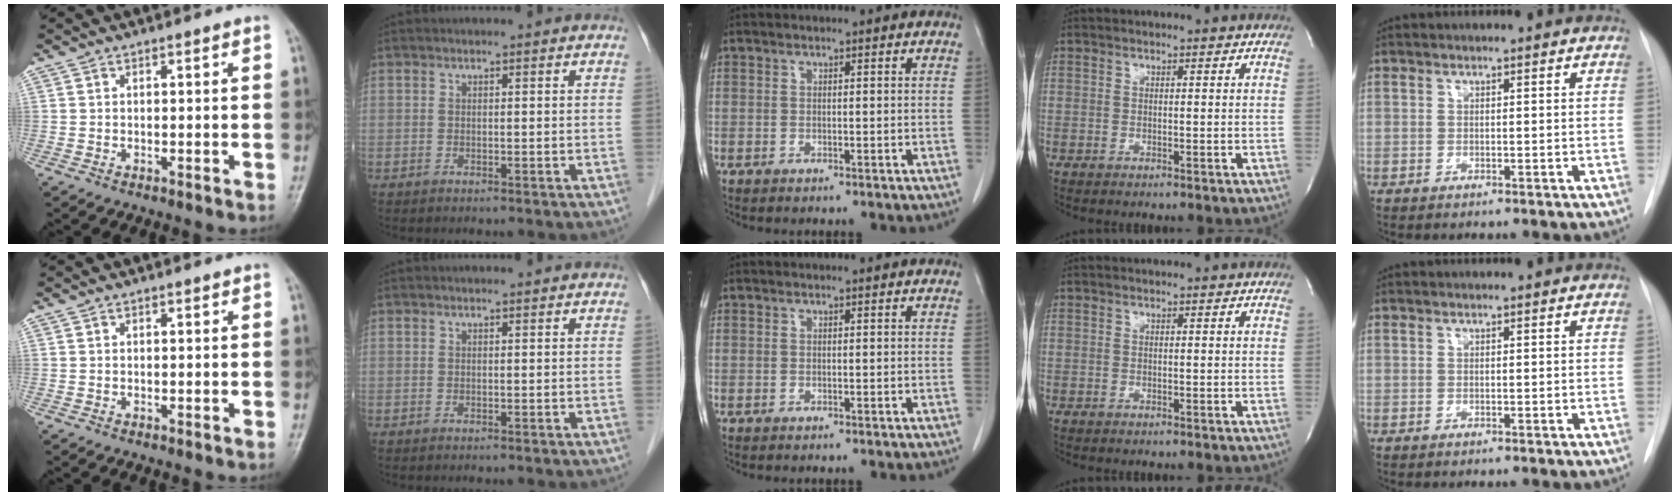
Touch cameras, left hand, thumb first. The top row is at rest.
{}